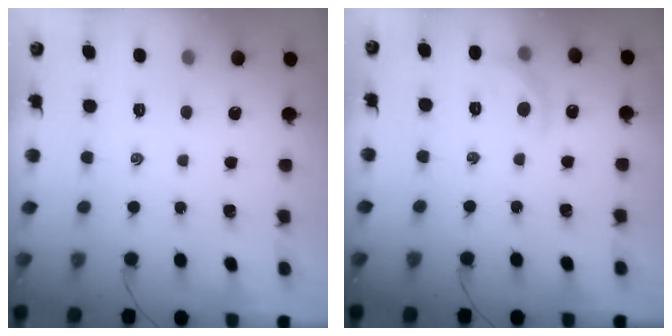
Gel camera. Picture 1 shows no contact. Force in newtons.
{"total": 7.6, "press": 7.4, "slide": 1.6}